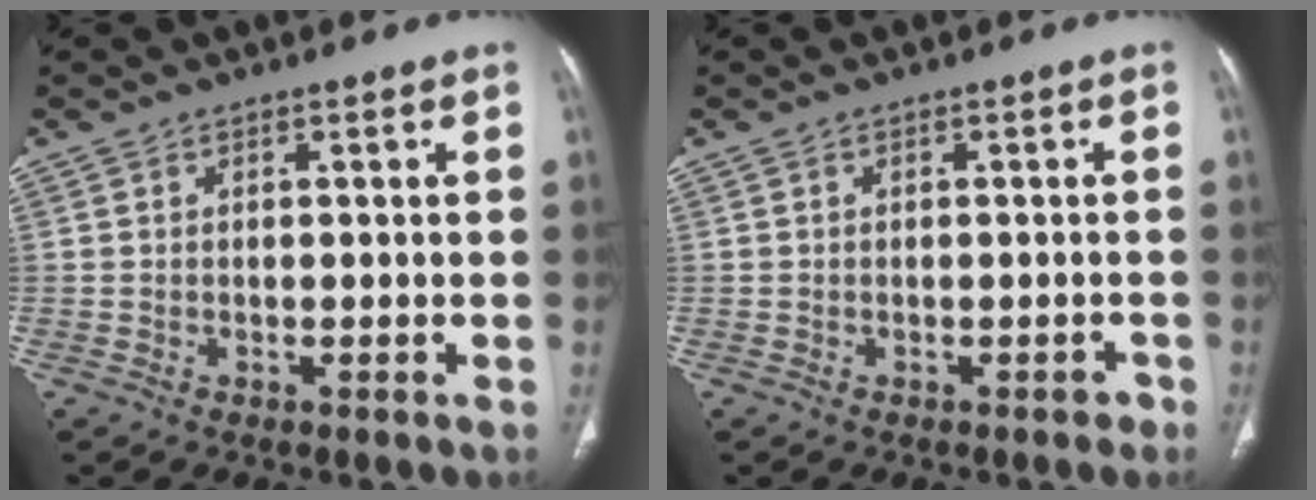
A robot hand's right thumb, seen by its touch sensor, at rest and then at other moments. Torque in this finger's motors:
{"motor_torque": [0.12, -0.13, 0.01, -0.58, 0.03]}